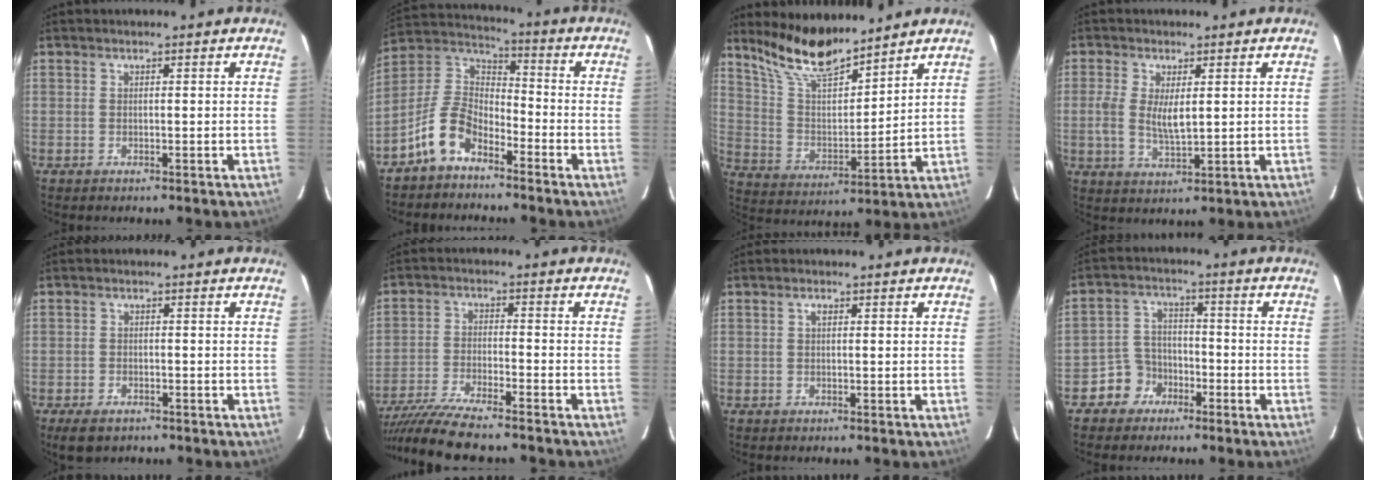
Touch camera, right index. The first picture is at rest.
{"total": 9.9, "force": [-6.3, 5.2, 5.5], "torque": [-0.126, 0.024, -0.131]}
{"total": 13.5, "force": [11.5, 2.9, 6.4], "torque": [-0.129, 0.000, 0.224]}
{"total": 5.6, "force": [0.6, 2.2, 5.1], "torque": [-0.103, -0.004, 0.010]}
{"total": 4.7, "force": [-3.3, 2.6, 2.2], "torque": [-0.058, -0.010, -0.051]}
{"total": 13.4, "force": [-11.8, 1.0, 6.3], "torque": [-0.147, -0.031, -0.212]}
{"total": 0.8, "force": [0.2, 0.4, 0.6], "torque": [-0.011, 0.004, 0.002]}
{"total": 6.0, "force": [-3.7, 4.8, 0.3], "torque": [-0.017, 0.029, -0.067]}